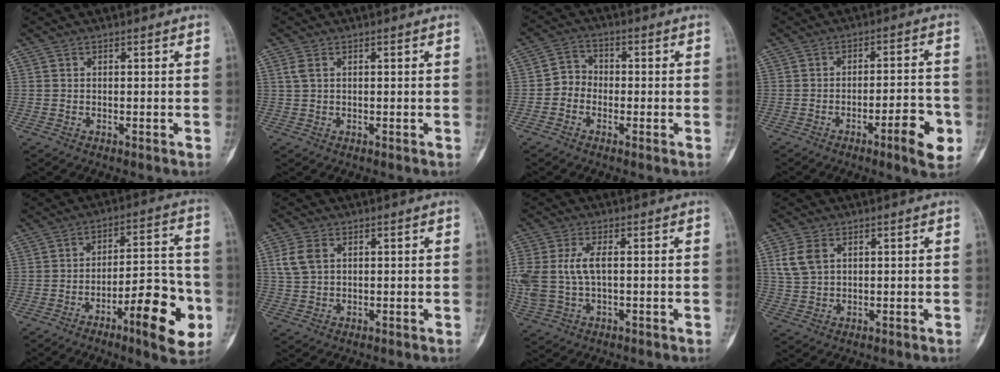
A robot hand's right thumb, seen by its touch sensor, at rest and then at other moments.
{"total": 1.7, "force": [0.6, 1.0, 1.3], "torque": [-0.037, 0.008, 0.016]}
{"total": 4.1, "force": [-1.4, 3.5, 1.5], "torque": [0.002, 0.014, -0.040]}
{"total": 8.8, "force": [-3.8, 2.0, 7.7], "torque": [-0.098, 0.023, -0.050]}
{"total": 15.7, "force": [-6.4, 4.5, 13.6], "torque": [-0.172, 0.035, -0.091]}
{"total": 4.9, "force": [1.6, 3.3, 3.2], "torque": [-0.069, 0.005, 0.036]}
{"total": 9.6, "force": [0.7, 5.3, 8.0], "torque": [-0.204, 0.009, 0.022]}
{"total": 5.4, "force": [2.0, 3.5, 3.5], "torque": [-0.072, 0.000, 0.046]}